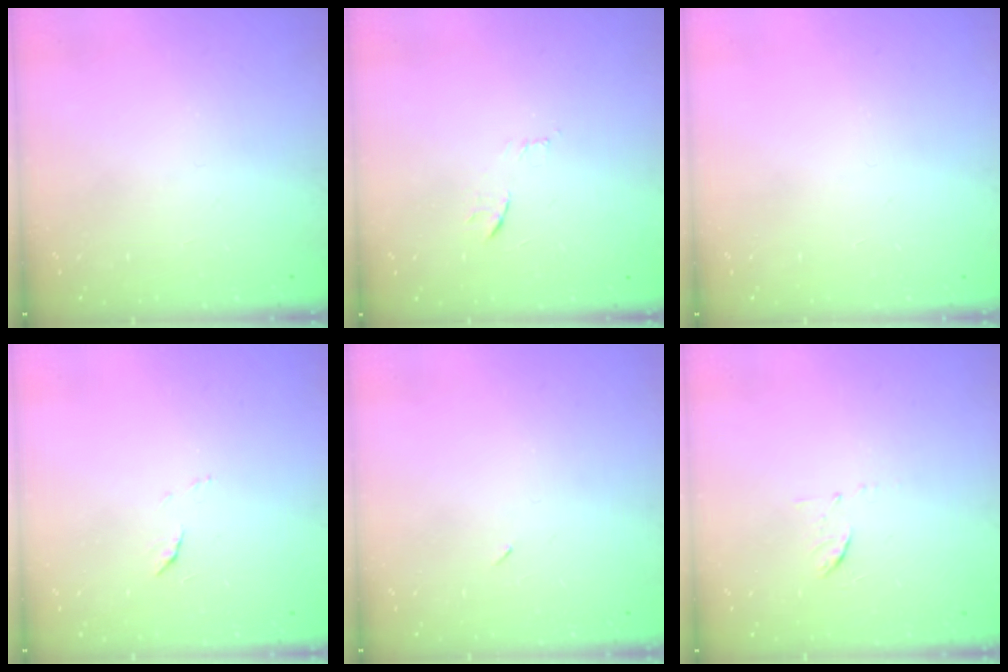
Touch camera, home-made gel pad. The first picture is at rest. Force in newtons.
{"total": 8.1, "press": 8.0, "slide": 0.7}
{"total": 0.0}
{"total": 4.1, "press": 4.1, "slide": 0.3}
{"total": 2.2, "press": 1.8, "slide": 1.2}
{"total": 6.0, "press": 6.0, "slide": 0.4}